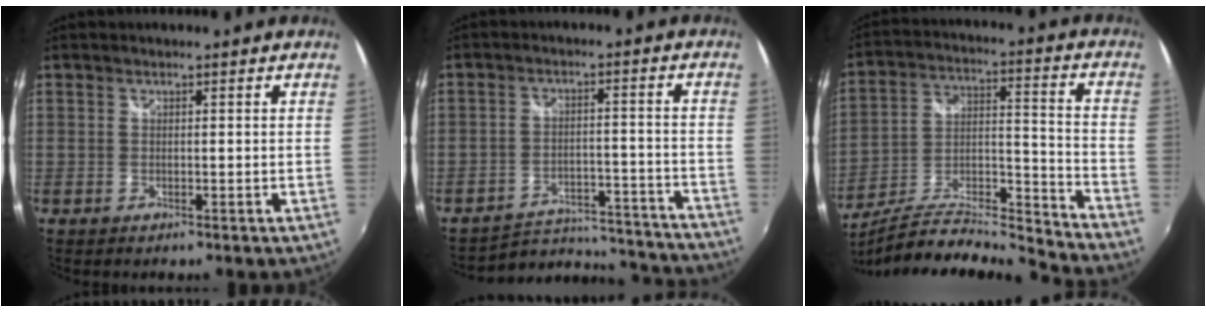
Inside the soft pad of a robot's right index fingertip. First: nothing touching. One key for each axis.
{"total": 18.9, "fx": -18.0, "fy": 4.2, "fz": 3.8, "tx": -0.068, "ty": 0.029, "tz": -0.224}
{"total": 17.2, "fx": -15.7, "fy": -0.7, "fz": 7.0, "tx": -0.112, "ty": -0.015, "tz": -0.267}